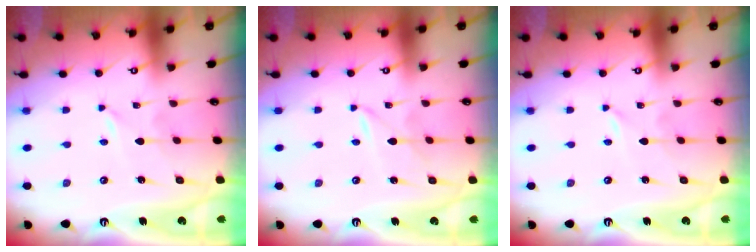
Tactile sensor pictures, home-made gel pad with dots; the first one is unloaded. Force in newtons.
{"total": 1.2, "press": 1.2, "slide": 0.1}
{"total": 0.0}